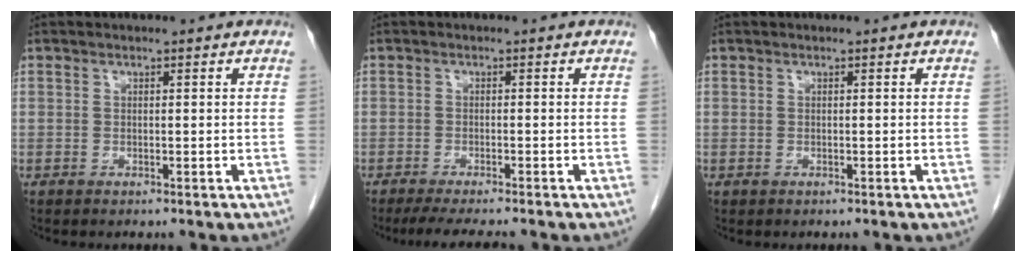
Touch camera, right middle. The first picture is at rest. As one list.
[{"total": 6.0, "force": [-5.0, 0.4, 3.2], "torque": [-0.044, -0.014, -0.079]}, {"total": 0.0}]